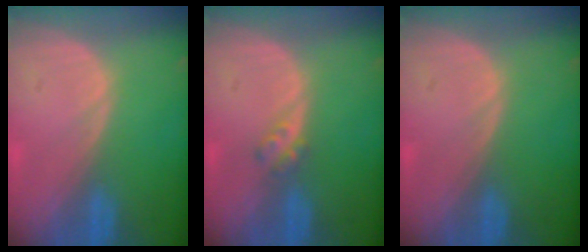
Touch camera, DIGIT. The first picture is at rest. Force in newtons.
{"total": 2.3, "press": 2.0, "slide": 1.2}
{"total": 0.0}